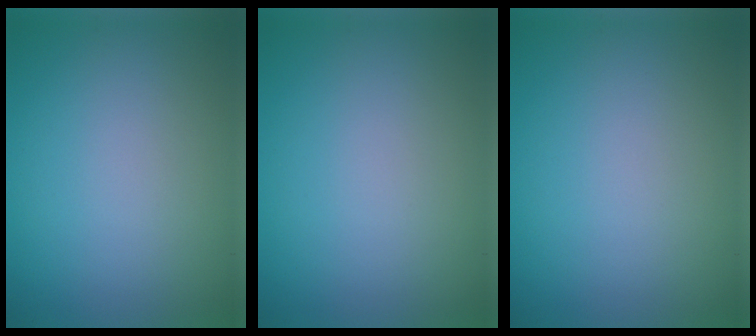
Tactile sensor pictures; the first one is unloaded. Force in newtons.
{"total": 0.0}
{"total": 0.0}